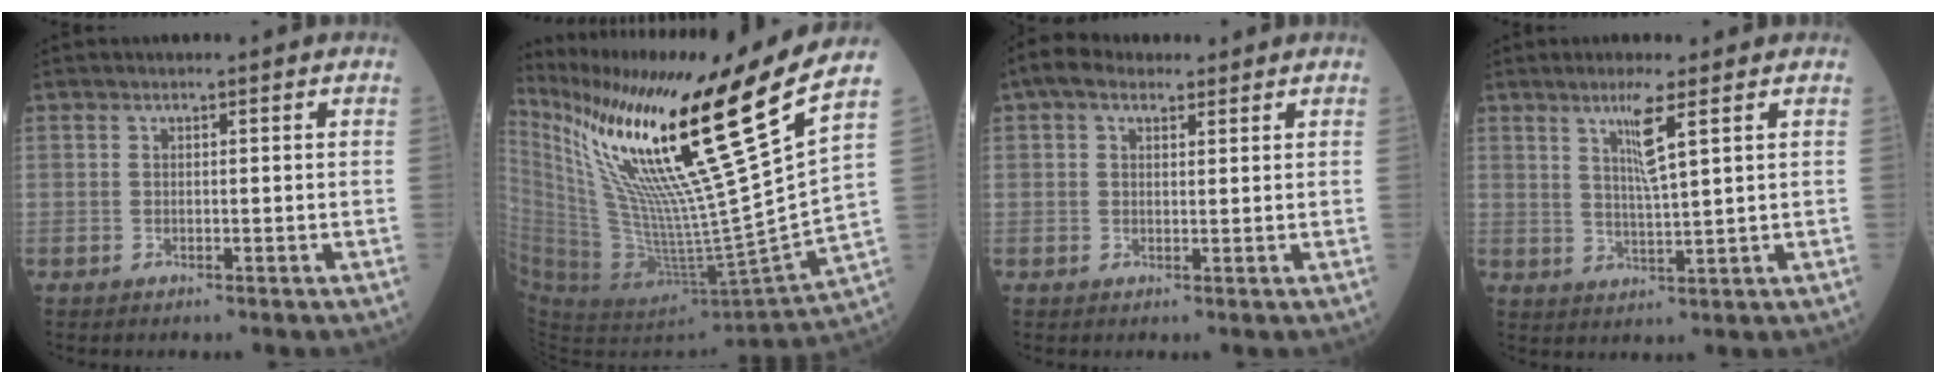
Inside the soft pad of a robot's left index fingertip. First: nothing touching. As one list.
[{"total": 28.3, "force": [17.8, -3.4, 21.8], "torque": [-0.378, -0.059, 0.303]}, {"total": 4.3, "force": [2.8, 2.6, 2.2], "torque": [-0.053, 0.032, 0.054]}, {"total": 5.0, "force": [2.6, -0.2, 4.3], "torque": [-0.083, -0.009, 0.051]}]